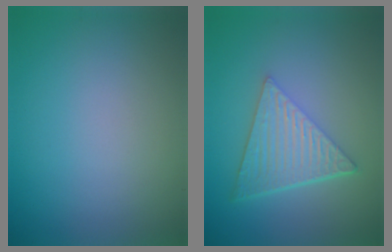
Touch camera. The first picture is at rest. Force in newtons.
{"total": 6.2, "press": 4.2, "slide": 4.6}